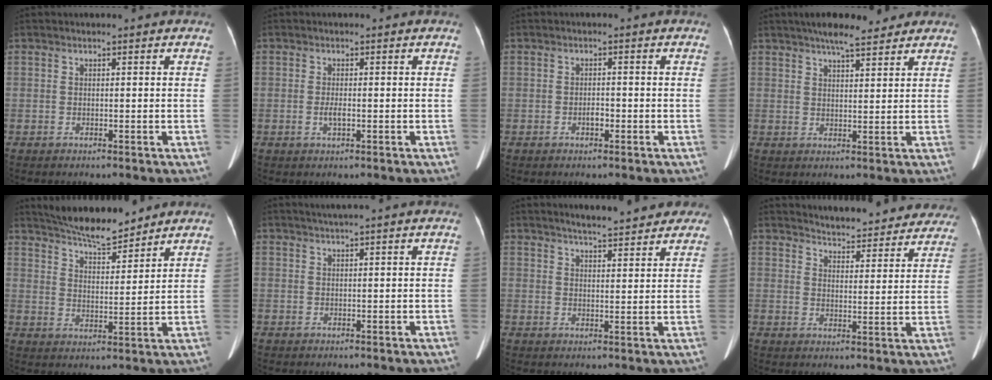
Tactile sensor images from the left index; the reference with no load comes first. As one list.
[{"total": 1.5, "force": [-0.4, 0.4, 1.4], "torque": [-0.030, -0.001, -0.007]}, {"total": 1.4, "force": [-0.8, 0.6, 0.9], "torque": [-0.015, 0.003, -0.012]}, {"total": 7.6, "force": [6.2, 1.5, 4.2], "torque": [-0.061, 0.023, 0.093]}, {"total": 10.4, "force": [9.5, 1.5, 3.9], "torque": [-0.066, 0.007, 0.159]}, {"total": 2.2, "force": [1.7, -0.6, 1.2], "torque": [-0.015, 0.011, 0.035]}, {"total": 10.3, "force": [9.0, 1.9, 4.7], "torque": [-0.050, 0.011, 0.107]}, {"total": 18.2, "force": [17.3, 3.9, 4.3], "torque": [-0.035, -0.029, 0.202]}]